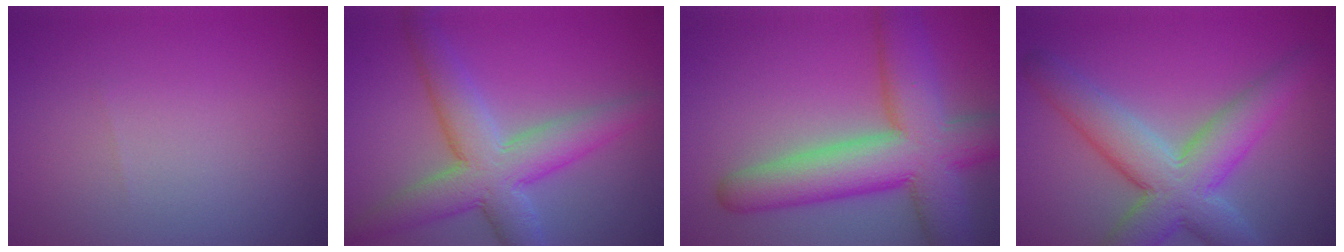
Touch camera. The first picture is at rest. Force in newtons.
{"total": 7.0, "press": 7.0, "slide": 0.2}
{"total": 10.6, "press": 10.6, "slide": 0.5}
{"total": 7.8, "press": 7.8, "slide": 0.5}